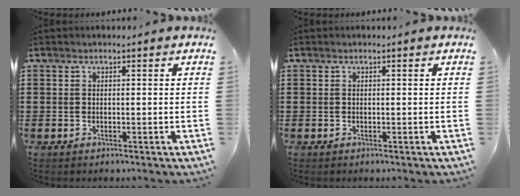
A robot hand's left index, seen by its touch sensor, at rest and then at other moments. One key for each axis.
{"total": 0.0}